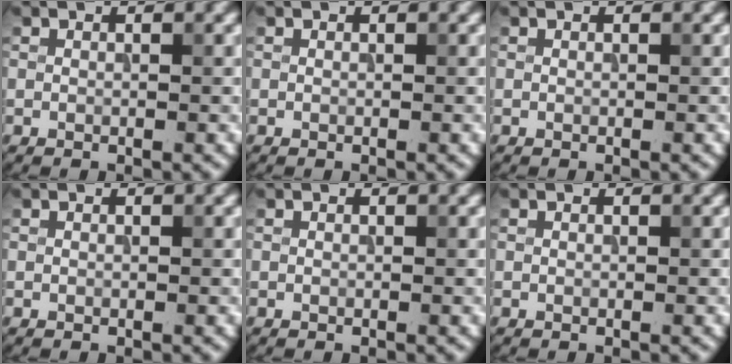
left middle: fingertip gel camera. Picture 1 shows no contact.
{"total": 0.0}
{"total": 0.0}
{"total": 0.0}
{"total": 0.0}
{"total": 0.0}